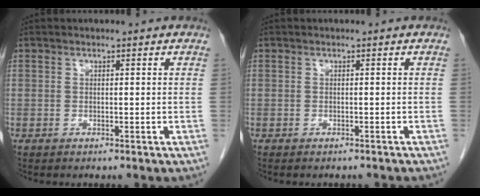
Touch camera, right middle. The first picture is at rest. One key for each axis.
{"total": 3.7, "fx": -3.3, "fy": 1.0, "fz": 1.3, "tx": -0.017, "ty": -0.005, "tz": -0.037}